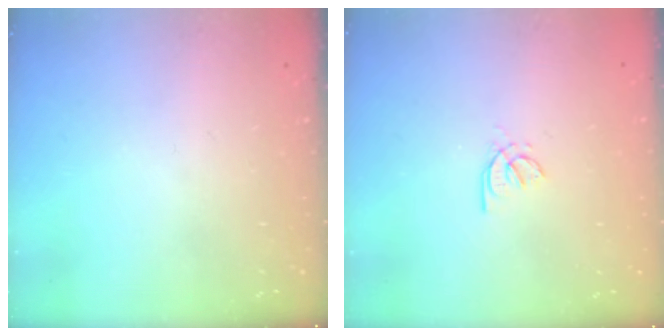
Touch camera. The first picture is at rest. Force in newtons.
{"total": 2.0, "press": 2.0, "slide": 0.6}